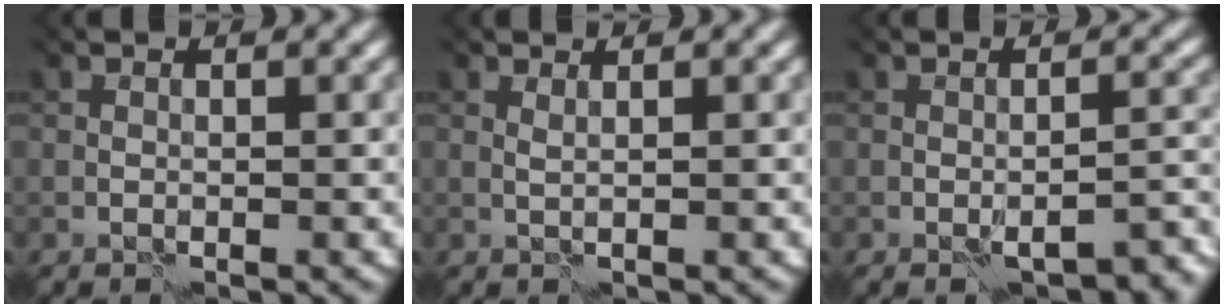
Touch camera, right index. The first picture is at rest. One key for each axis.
{"total": 2.4, "fx": 1.7, "fy": 0.7, "fz": 1.5, "tx": -0.026, "ty": 0.017, "tz": 0.019}
{"total": 3.4, "fx": -3.1, "fy": 0.1, "fz": 1.3, "tx": -0.006, "ty": 0.003, "tz": -0.026}